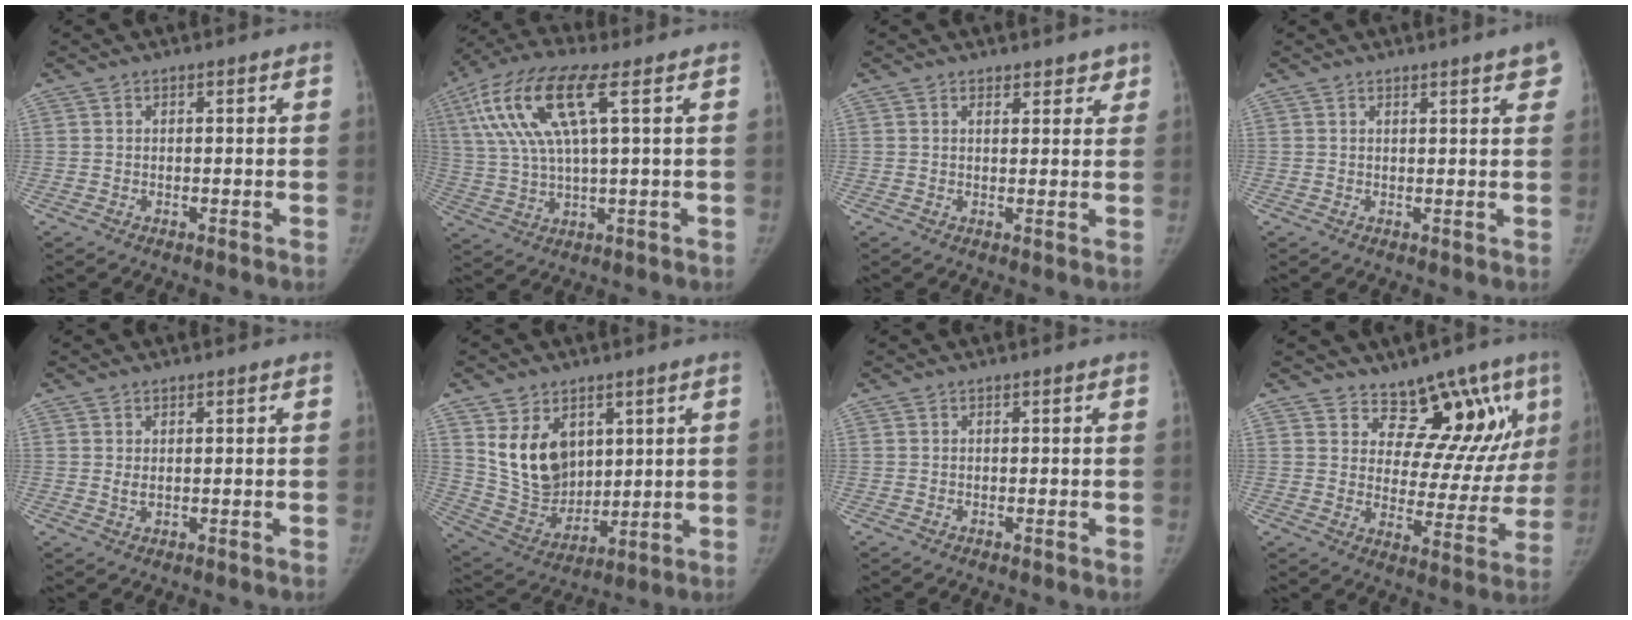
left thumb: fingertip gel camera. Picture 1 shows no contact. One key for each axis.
{"total": 15.3, "fx": 5.3, "fy": 4.1, "fz": 13.8, "tx": -0.313, "ty": 0.013, "tz": 0.101}
{"total": 3.2, "fx": 2.5, "fy": 1.6, "fz": 1.0, "tx": 0.017, "ty": -0.011, "tz": 0.031}
{"total": 4.4, "fx": 2.6, "fy": 0.8, "fz": 3.4, "tx": -0.027, "ty": -0.002, "tz": 0.027}
{"total": 1.4, "fx": 0.4, "fy": 0.7, "fz": 1.1, "tx": -0.018, "ty": -0.003, "tz": 0.012}
{"total": 13.6, "fx": 5.0, "fy": 9.7, "fz": 8.1, "tx": -0.104, "ty": -0.033, "tz": 0.118}
{"total": 0.0}
{"total": 14.3, "fx": 9.4, "fy": 7.4, "fz": 7.8, "tx": -0.036, "ty": -0.059, "tz": 0.136}